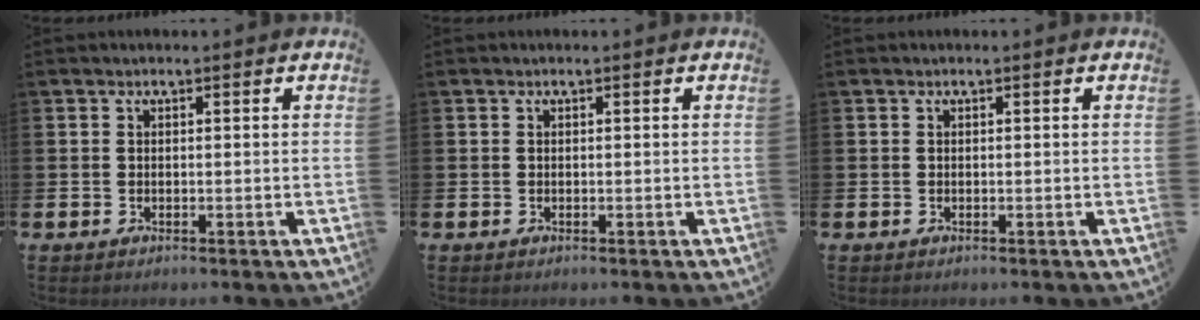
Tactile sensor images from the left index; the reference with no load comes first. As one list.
[{"total": 0.0}, {"total": 0.0}]